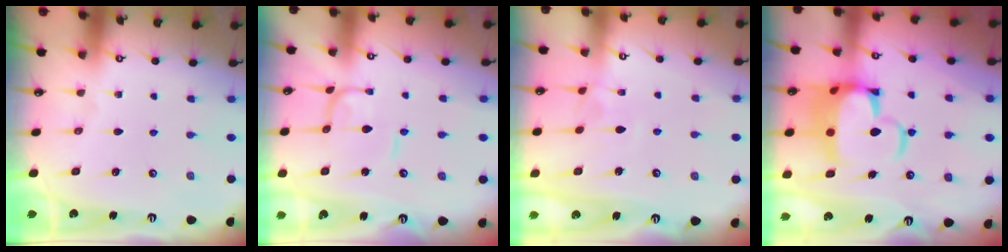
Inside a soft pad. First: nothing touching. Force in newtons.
{"total": 1.0, "press": 0.9, "slide": 0.2}
{"total": 3.8, "press": 3.8, "slide": 0.2}
{"total": 11.4, "press": 11.1, "slide": 2.7}